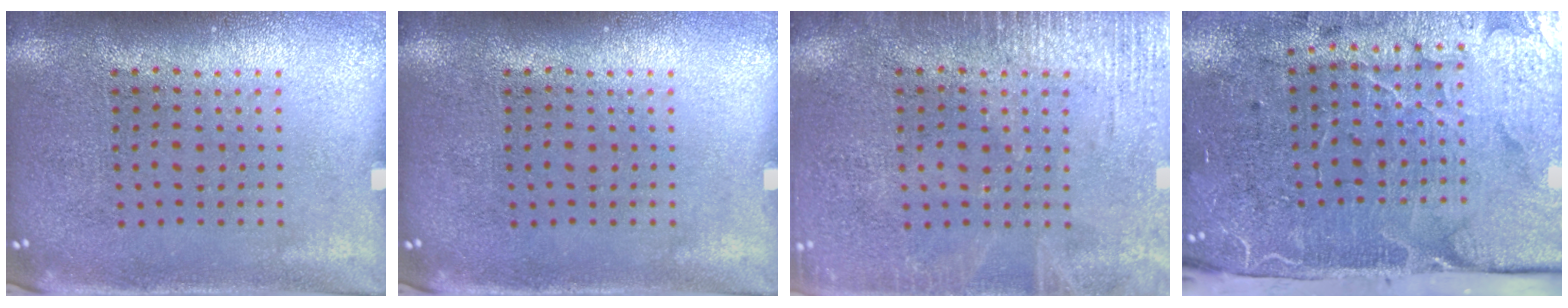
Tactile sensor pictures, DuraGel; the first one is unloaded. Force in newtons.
{"total": 0.0}
{"total": 2.6, "press": 2.5, "slide": 0.3}
{"total": 5.1, "press": 4.0, "slide": 3.2}